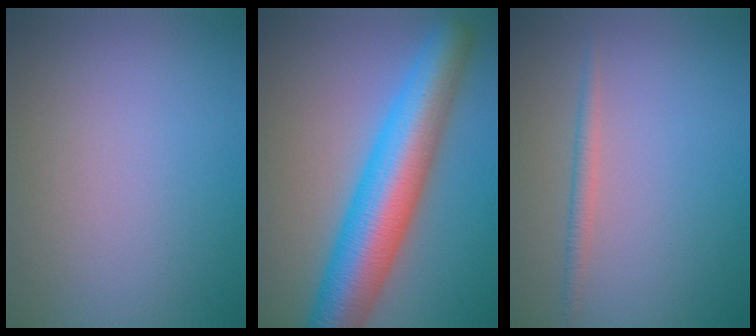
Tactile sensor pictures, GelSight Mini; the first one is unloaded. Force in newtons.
{"total": 10.1, "press": 10.1, "slide": 0.2}
{"total": 1.2, "press": 1.2, "slide": 0.1}